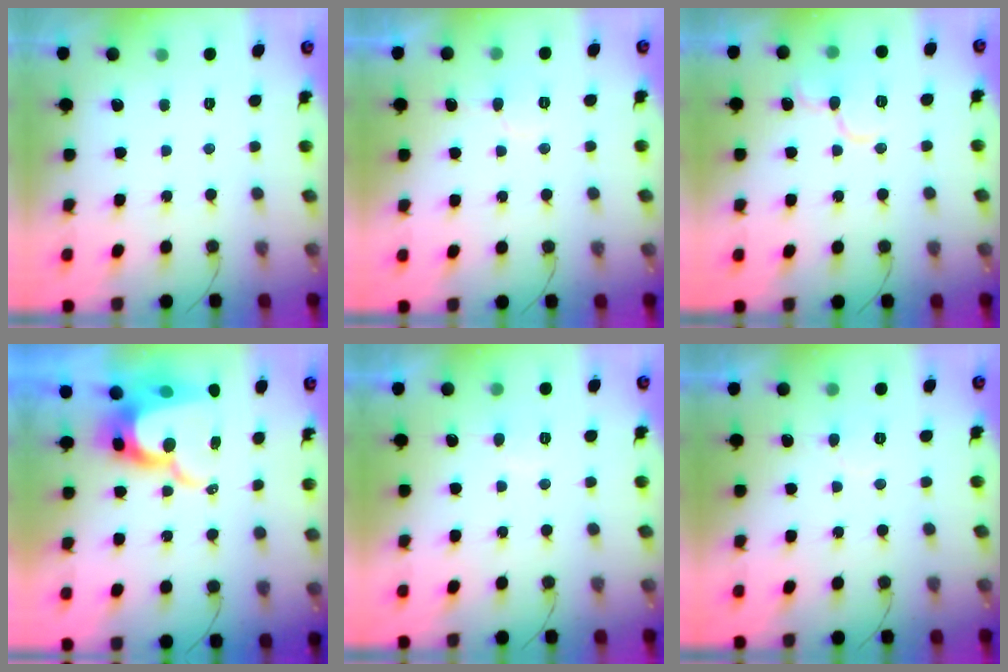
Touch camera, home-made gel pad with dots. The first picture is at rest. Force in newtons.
{"total": 7.3, "press": 7.2, "slide": 0.4}
{"total": 11.3, "press": 11.2, "slide": 1.4}
{"total": 13.8, "press": 13.8, "slide": 1.0}
{"total": 5.7, "press": 5.6, "slide": 0.6}
{"total": 4.7, "press": 4.7, "slide": 0.5}